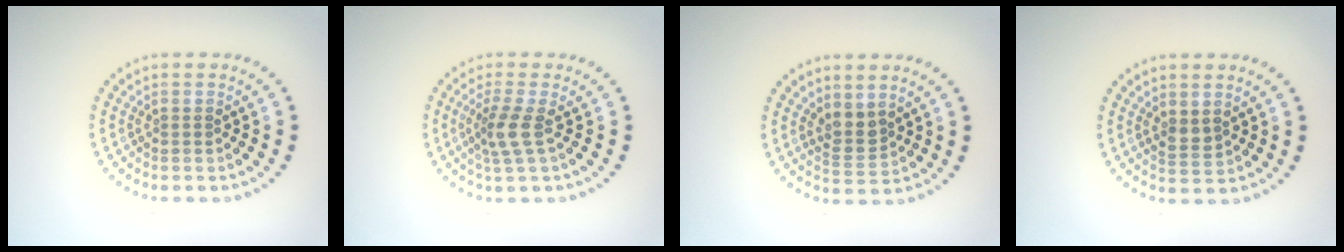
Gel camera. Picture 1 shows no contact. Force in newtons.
{"total": 2.5, "press": 1.9, "slide": 1.6}
{"total": 2.3, "press": 1.9, "slide": 1.2}
{"total": 1.4, "press": 1.3, "slide": 0.6}